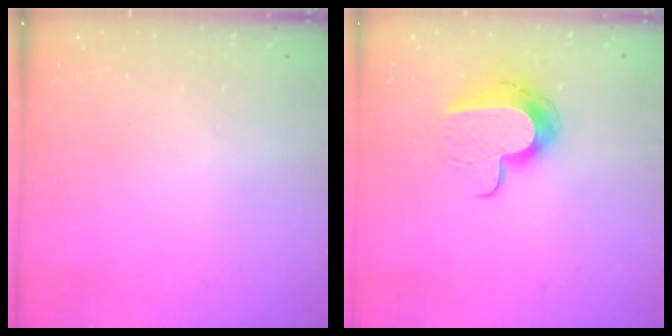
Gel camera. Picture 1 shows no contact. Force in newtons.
{"total": 11.5, "press": 11.5, "slide": 0.7}